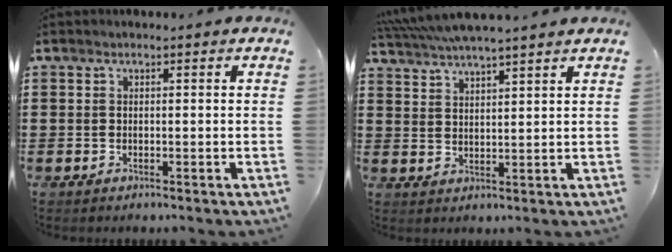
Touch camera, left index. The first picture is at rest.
{"total": 4.3, "force": [4.1, -0.3, 1.4], "torque": [-0.041, -0.015, 0.072]}